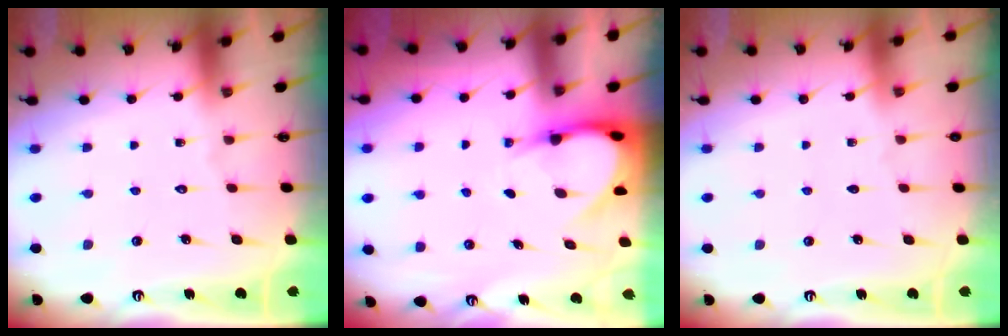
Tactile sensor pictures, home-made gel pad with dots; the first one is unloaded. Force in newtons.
{"total": 4.9, "press": 4.8, "slide": 0.7}
{"total": 0.7, "press": 0.7, "slide": 0.2}